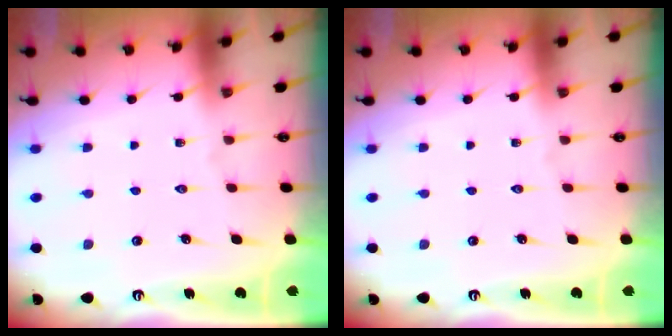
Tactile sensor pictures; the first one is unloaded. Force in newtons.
{"total": 0.0}